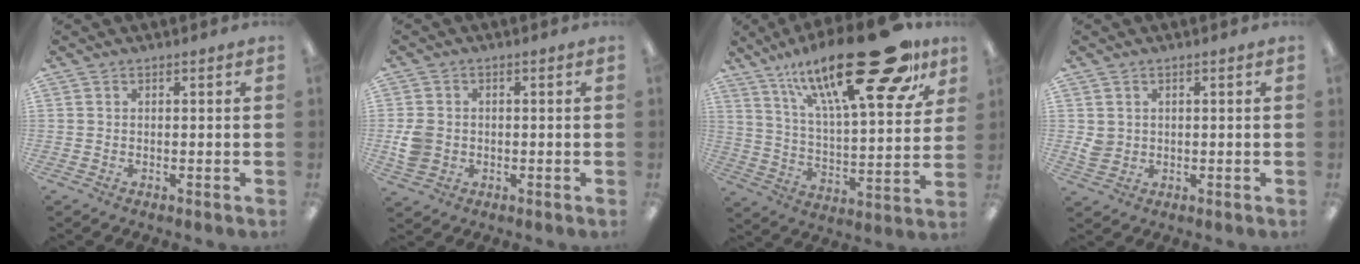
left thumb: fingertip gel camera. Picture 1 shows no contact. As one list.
[{"total": 5.5, "force": [-0.6, 4.9, 2.5], "torque": [-0.043, 0.009, -0.008]}, {"total": 31.2, "force": [19.9, 10.2, 21.7], "torque": [-0.329, -0.112, 0.317]}, {"total": 3.3, "force": [0.7, 3.0, 1.0], "torque": [-0.014, 0.002, 0.013]}]